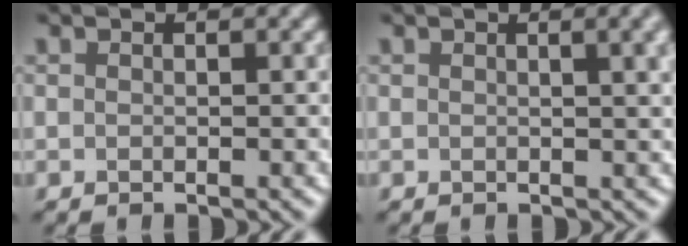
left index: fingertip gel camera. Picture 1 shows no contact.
{"total": 4.1, "force": [1.3, 1.7, 3.5], "torque": [-0.024, 0.011, 0.012]}